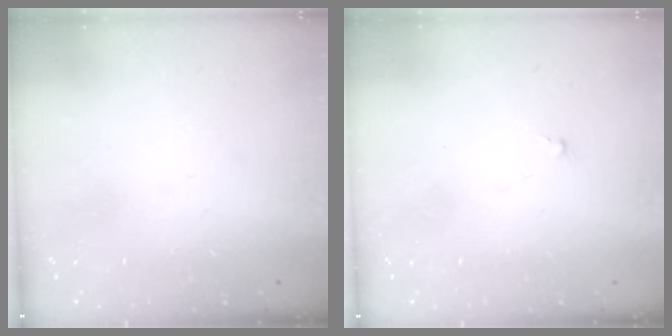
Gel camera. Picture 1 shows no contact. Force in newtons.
{"total": 0.0}